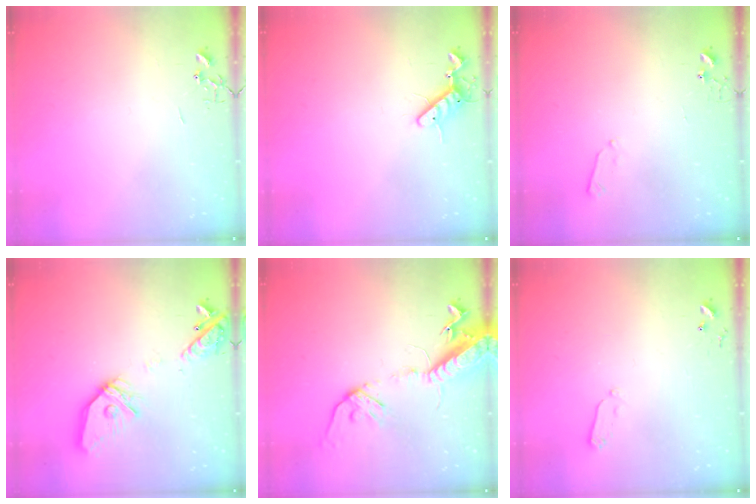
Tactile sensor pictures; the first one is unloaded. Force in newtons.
{"total": 8.5, "press": 8.4, "slide": 1.5}
{"total": 3.7, "press": 3.6, "slide": 0.5}
{"total": 17.0, "press": 16.8, "slide": 2.6}
{"total": 16.2, "press": 15.8, "slide": 3.6}
{"total": 4.0, "press": 3.9, "slide": 0.9}